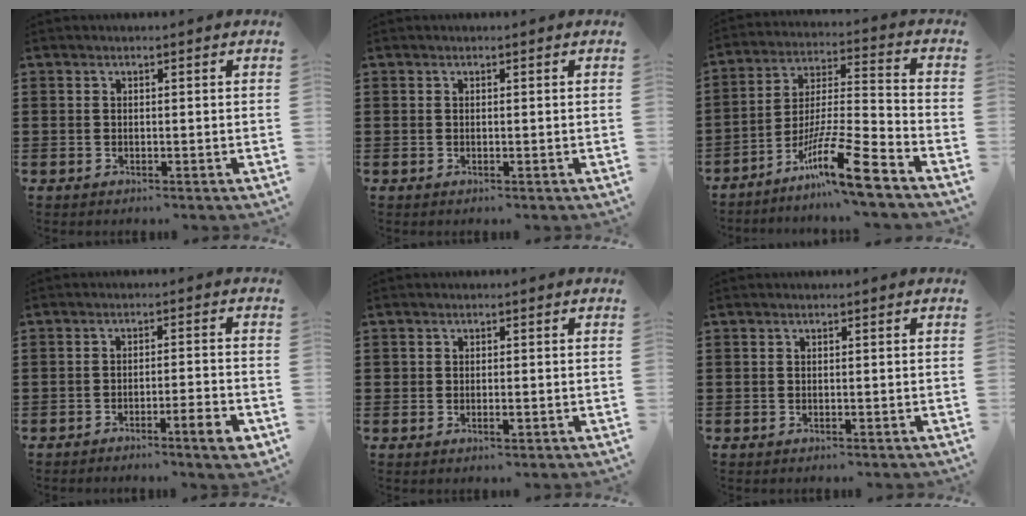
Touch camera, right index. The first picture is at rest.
{"total": 0.0}
{"total": 13.1, "force": [-9.4, 0.7, 9.1], "torque": [-0.169, 0.005, -0.179]}
{"total": 4.3, "force": [-3.1, 0.3, 2.9], "torque": [-0.048, -0.006, -0.054]}
{"total": 1.0, "force": [-0.4, 0.5, 0.7], "torque": [-0.015, -0.002, -0.008]}
{"total": 0.0}